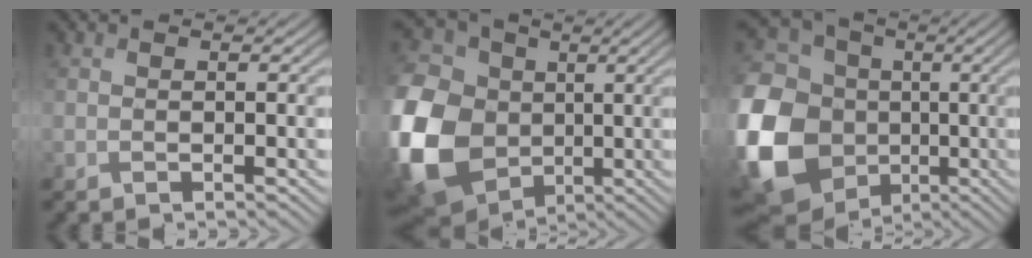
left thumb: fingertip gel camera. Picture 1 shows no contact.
{"total": 17.5, "force": [-2.1, 14.0, 10.3], "torque": [-0.297, -0.012, -0.044]}
{"total": 20.8, "force": [-4.3, 17.7, 10.0], "torque": [-0.296, -0.030, -0.099]}